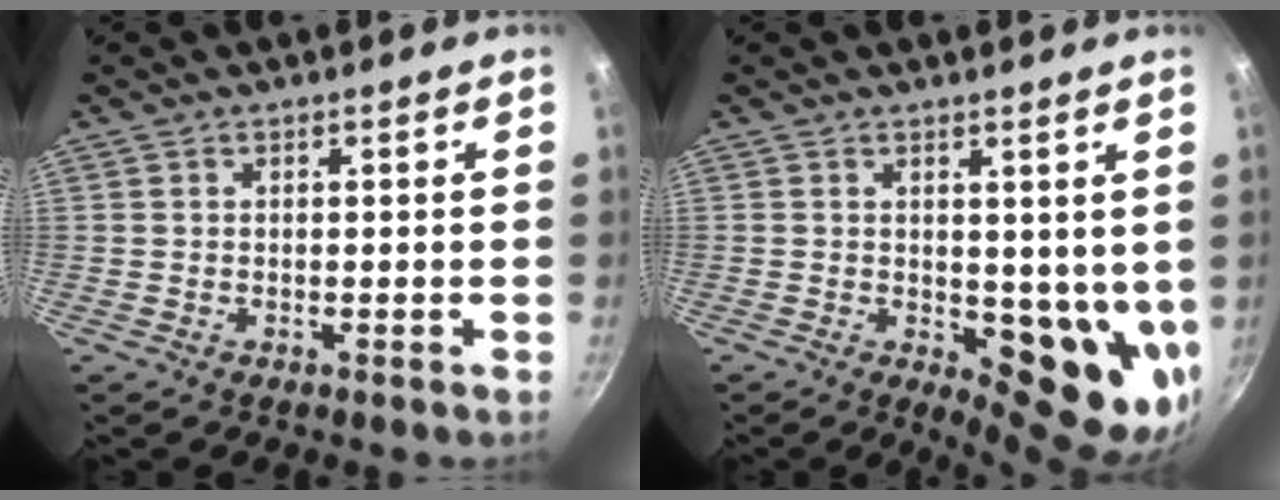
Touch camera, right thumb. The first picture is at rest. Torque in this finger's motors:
{"motor_torque": [-0.54, 1.06, 1.16, -0.25, 0.07]}